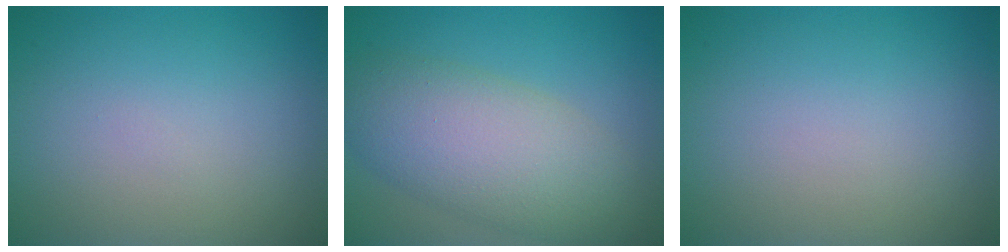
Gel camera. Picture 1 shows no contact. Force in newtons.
{"total": 7.5, "press": 7.5, "slide": 0.3}
{"total": 0.0}